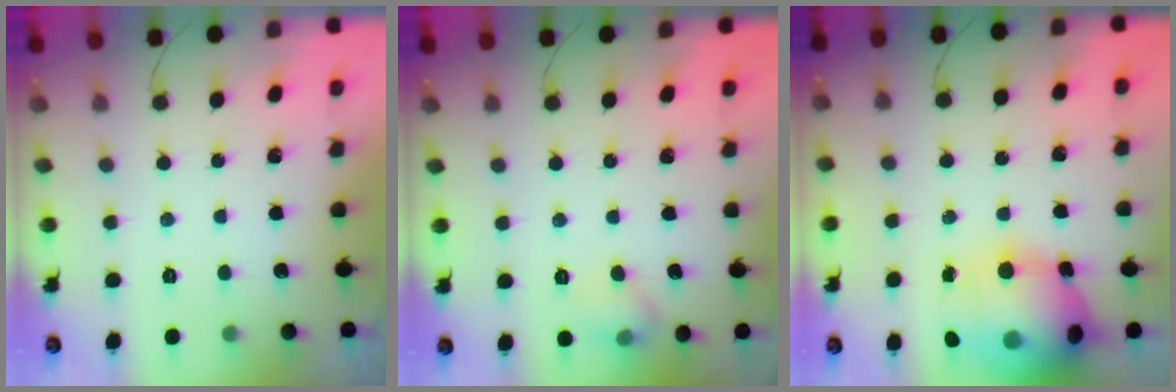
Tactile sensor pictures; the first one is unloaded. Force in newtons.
{"total": 5.8, "press": 5.5, "slide": 1.7}
{"total": 20.8, "press": 20.4, "slide": 4.1}